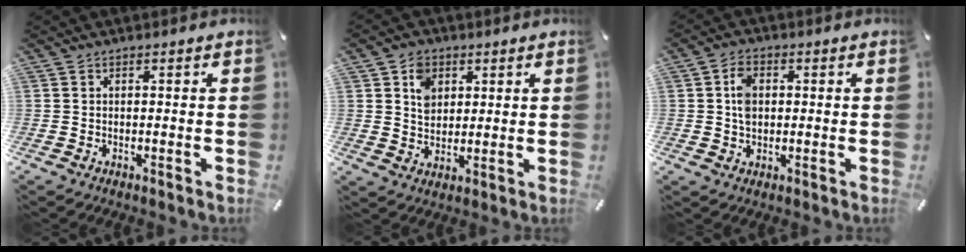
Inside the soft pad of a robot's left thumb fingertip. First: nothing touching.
{"total": 6.2, "force": [2.3, 5.3, 2.3], "torque": [-0.029, 0.000, 0.038]}
{"total": 4.8, "force": [0.5, 3.5, 3.3], "torque": [-0.051, 0.004, 0.005]}